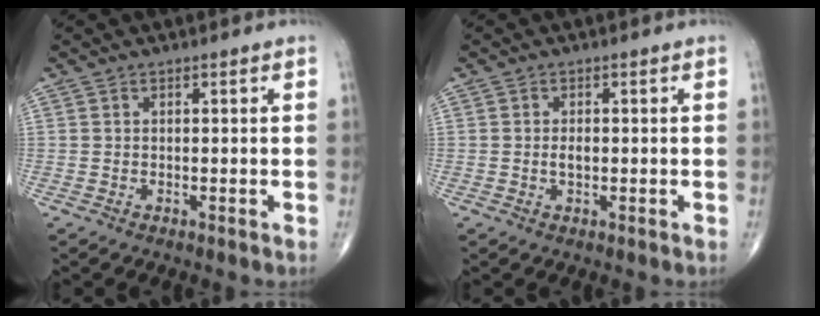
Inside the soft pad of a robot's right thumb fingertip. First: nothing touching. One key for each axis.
{"total": 1.6, "fx": -0.1, "fy": 0.9, "fz": 1.3, "tx": -0.024, "ty": 0.001, "tz": -0.003}